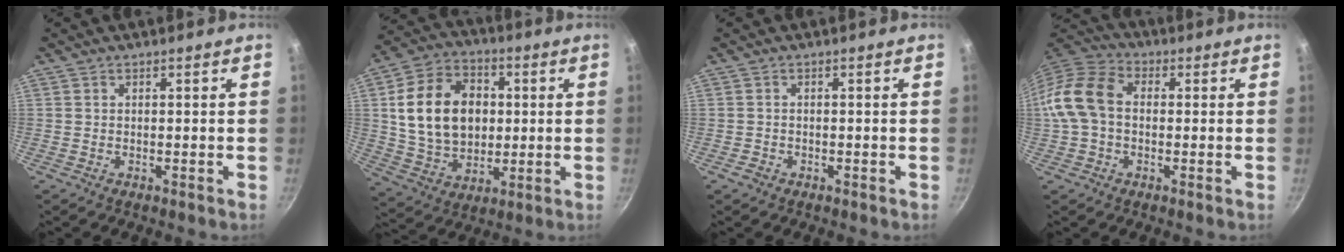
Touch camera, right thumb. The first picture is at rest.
{"total": 18.5, "force": [2.1, 13.7, 12.3], "torque": [-0.192, 0.007, 0.041]}
{"total": 1.2, "force": [-0.7, 0.9, 0.3], "torque": [-0.011, 0.007, -0.009]}
{"total": 11.6, "force": [0.1, 8.3, 8.1], "torque": [-0.139, 0.032, -0.017]}